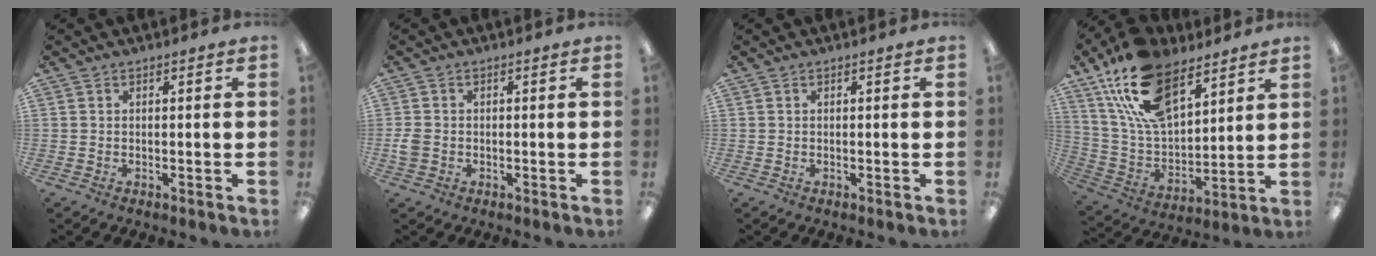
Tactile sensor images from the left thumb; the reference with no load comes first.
{"total": 3.0, "force": [-0.7, 2.4, 1.6], "torque": [-0.025, 0.006, -0.011]}
{"total": 0.0}
{"total": 20.7, "force": [12.1, 11.1, 12.6], "torque": [-0.257, -0.050, 0.223]}